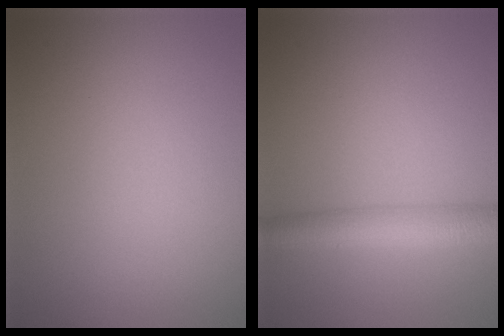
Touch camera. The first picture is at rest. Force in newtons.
{"total": 4.0, "press": 4.0, "slide": 0.1}